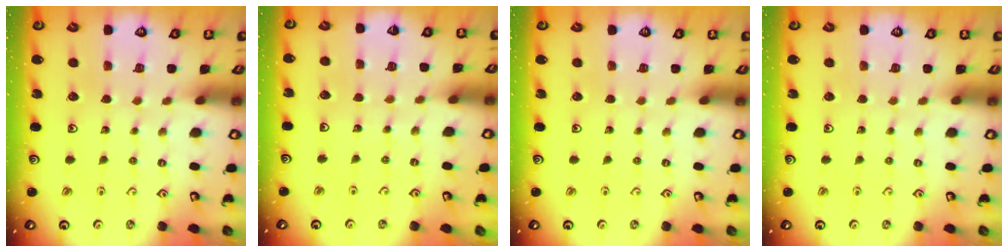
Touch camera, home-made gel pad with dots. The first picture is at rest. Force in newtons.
{"total": 2.8, "press": 2.8, "slide": 0.3}
{"total": 0.0}
{"total": 0.0}